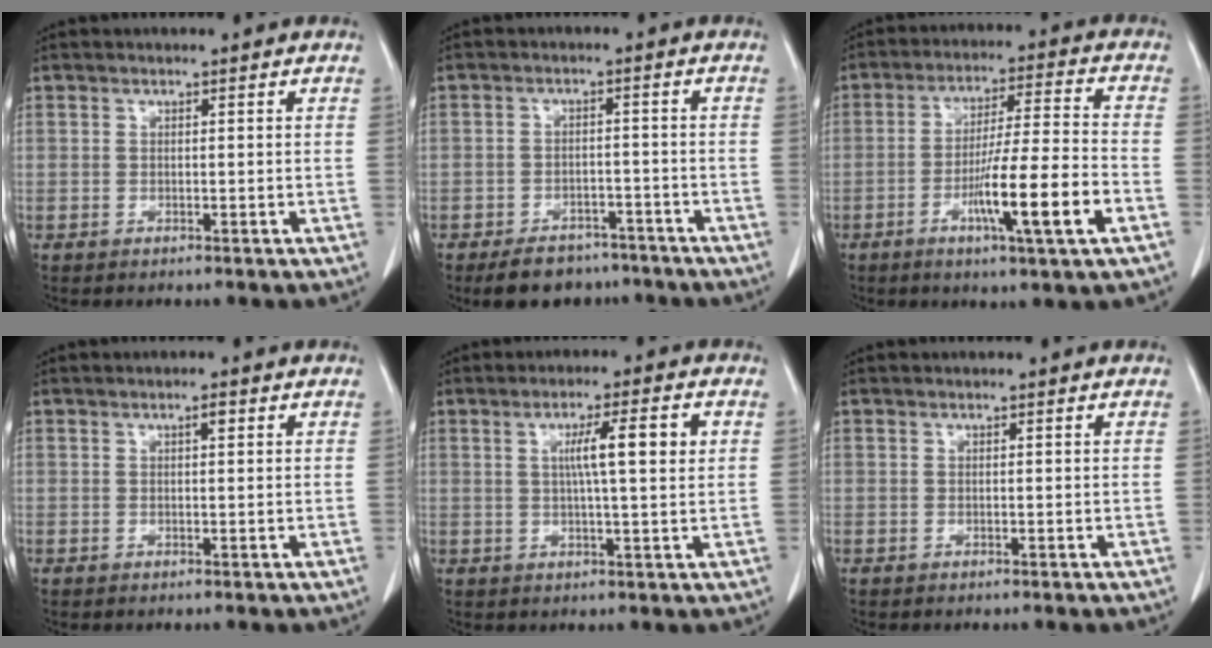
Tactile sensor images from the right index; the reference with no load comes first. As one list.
[{"total": 7.9, "force": [-6.3, 4.2, 2.2], "torque": [-0.024, 0.005, -0.092]}, {"total": 12.5, "force": [-4.7, -0.3, 11.6], "torque": [-0.201, -0.009, -0.079]}, {"total": 1.0, "force": [0.4, 0.2, 0.9], "torque": [-0.017, 0.002, 0.006]}, {"total": 6.9, "force": [1.6, 0.1, 6.7], "torque": [-0.112, 0.007, 0.024]}, {"total": 0.0}]